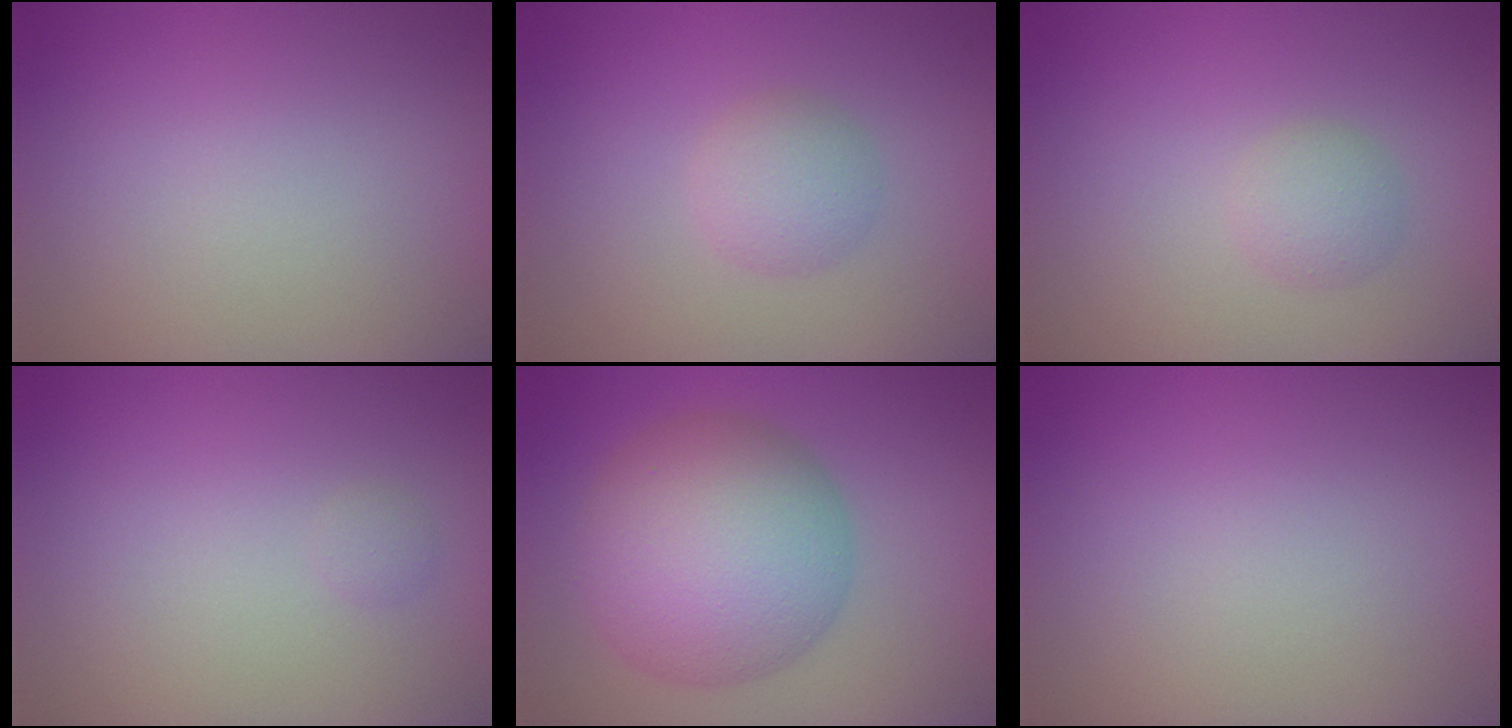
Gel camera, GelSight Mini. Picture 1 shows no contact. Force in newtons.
{"total": 2.4, "press": 2.4, "slide": 0.1}
{"total": 1.7, "press": 1.7, "slide": 0.2}
{"total": 0.6, "press": 0.6, "slide": 0.1}
{"total": 10.5, "press": 10.5, "slide": 0.2}
{"total": 0.0}